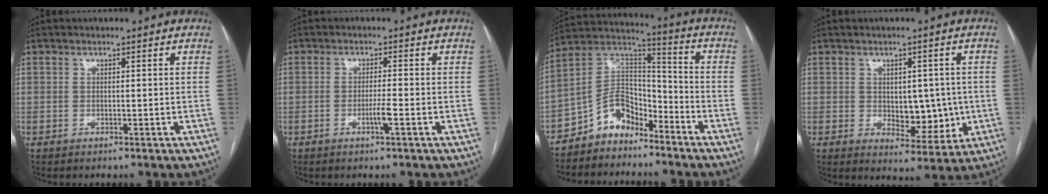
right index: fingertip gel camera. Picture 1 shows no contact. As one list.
[{"total": 2.5, "force": [-1.0, -0.2, 2.3], "torque": [-0.045, -0.003, -0.019]}, {"total": 9.4, "force": [-6.8, 5.3, 3.7], "torque": [-0.073, 0.046, -0.131]}, {"total": 7.4, "force": [-0.3, 4.1, 6.1], "torque": [-0.071, 0.001, 0.009]}]